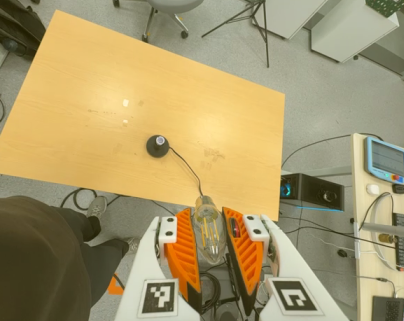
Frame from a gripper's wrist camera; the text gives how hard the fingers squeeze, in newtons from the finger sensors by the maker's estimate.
{"total": 9.9, "left": 9.8, "right": 10.1}